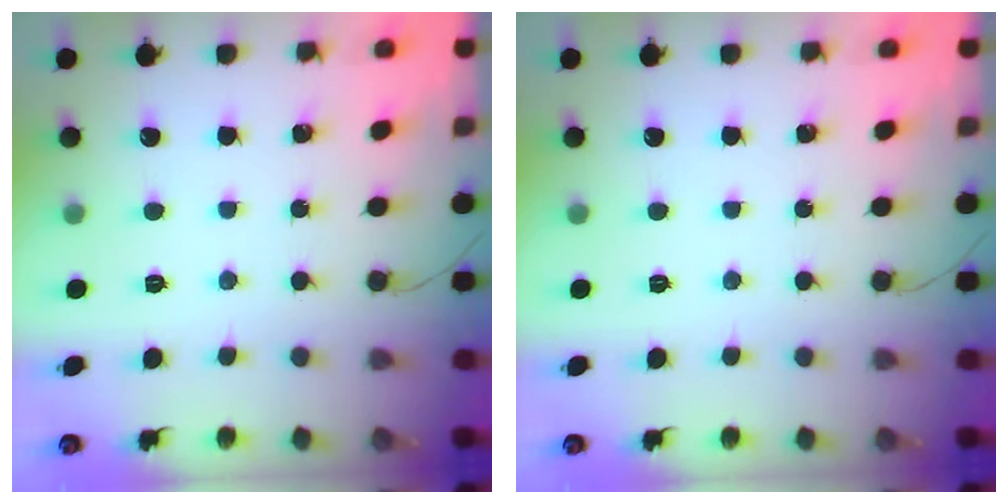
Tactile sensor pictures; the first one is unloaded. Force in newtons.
{"total": 0.0}